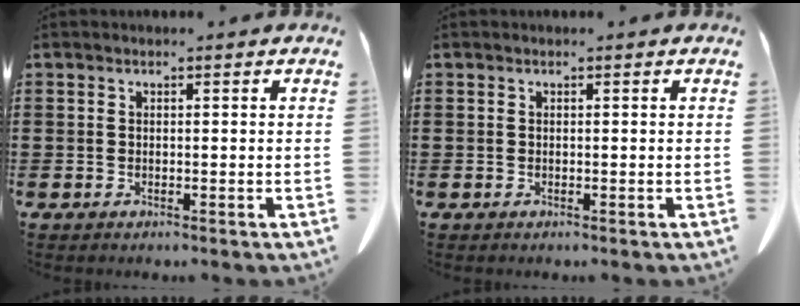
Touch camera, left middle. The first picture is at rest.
{"total": 0.0}